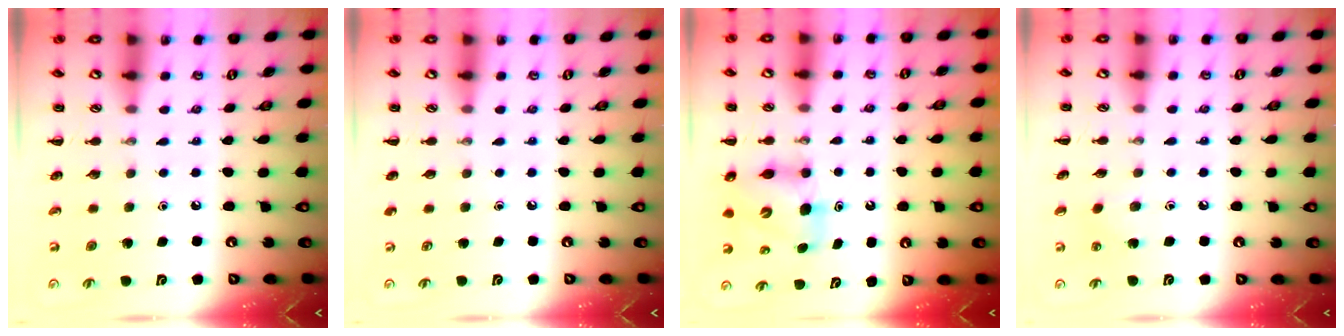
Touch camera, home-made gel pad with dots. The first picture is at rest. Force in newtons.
{"total": 0.0}
{"total": 6.6, "press": 6.4, "slide": 1.4}
{"total": 6.5, "press": 6.3, "slide": 1.7}